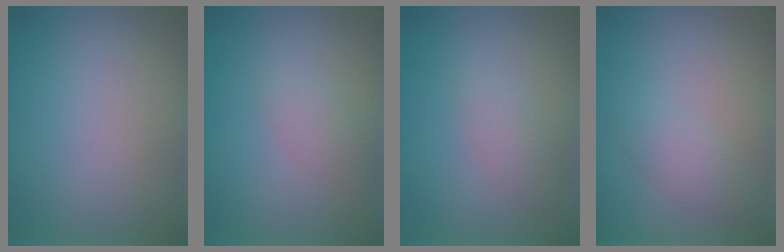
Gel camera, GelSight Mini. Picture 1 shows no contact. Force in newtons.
{"total": 1.8, "press": 1.8, "slide": 0.1}
{"total": 1.9, "press": 1.9, "slide": 0.0}
{"total": 1.8, "press": 1.8, "slide": 0.1}